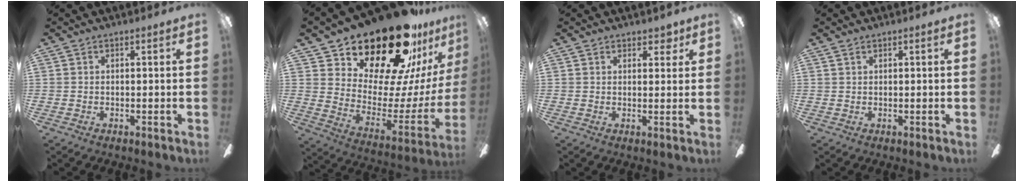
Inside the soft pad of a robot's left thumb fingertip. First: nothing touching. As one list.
[{"total": 28.1, "force": [22.4, 9.8, 13.9], "torque": [-0.212, -0.169, 0.399]}, {"total": 3.3, "force": [2.4, 1.9, 1.3], "torque": [-0.012, -0.001, 0.041]}, {"total": 0.9, "force": [0.7, 0.4, 0.3], "torque": [-0.007, 0.001, 0.013]}]